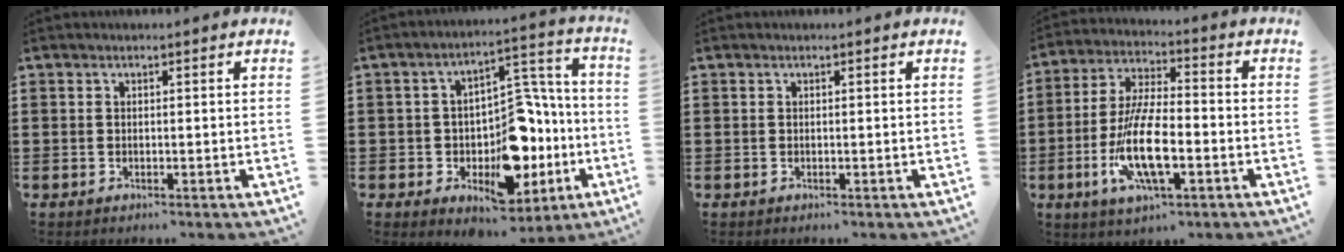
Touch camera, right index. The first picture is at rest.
{"total": 10.4, "force": [-2.7, 7.5, 6.7], "torque": [-0.091, 0.002, -0.038]}
{"total": 0.0}
{"total": 11.6, "force": [-3.6, 4.0, 10.3], "torque": [-0.226, -0.009, -0.069]}